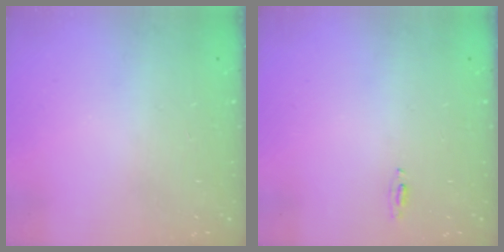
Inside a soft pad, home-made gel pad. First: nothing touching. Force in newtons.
{"total": 3.8, "press": 2.8, "slide": 2.6}